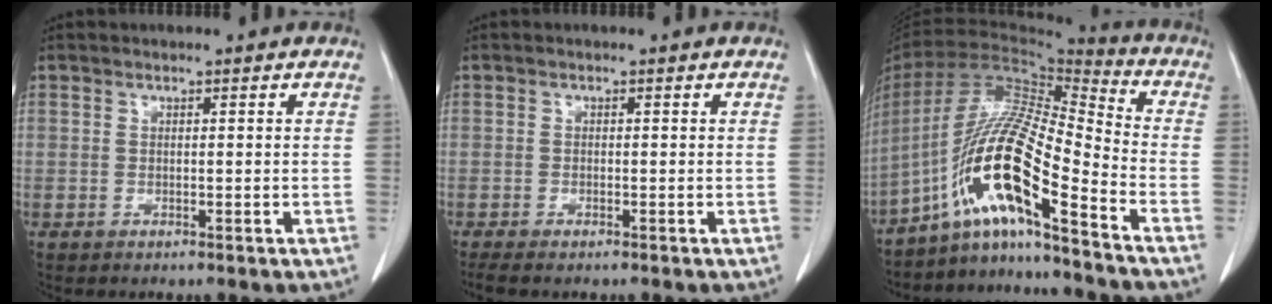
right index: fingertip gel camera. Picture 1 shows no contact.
{"total": 2.6, "force": [-2.2, 0.4, 1.4], "torque": [-0.023, -0.009, -0.031]}
{"total": 15.8, "force": [-10.2, 0.2, 12.0], "torque": [-0.238, 0.008, -0.191]}